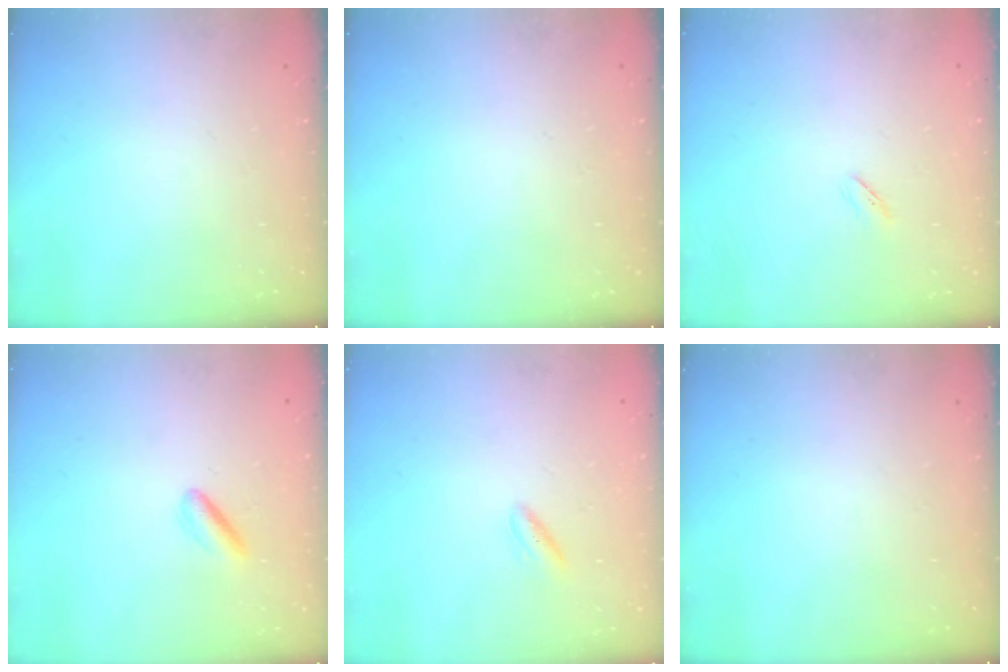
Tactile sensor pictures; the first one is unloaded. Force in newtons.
{"total": 0.0}
{"total": 1.9, "press": 1.8, "slide": 0.6}
{"total": 3.1, "press": 2.9, "slide": 0.9}
{"total": 3.0, "press": 2.9, "slide": 0.6}
{"total": 0.0}